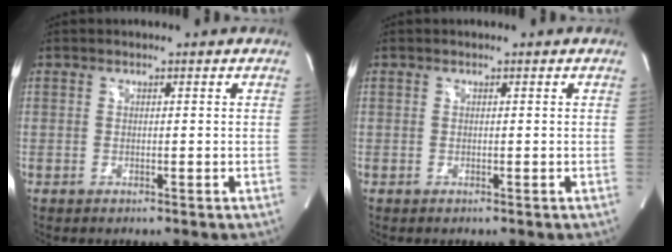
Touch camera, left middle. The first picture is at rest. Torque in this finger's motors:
{"motor_torque": [0.00, 0.00, 0.00, 0.00]}